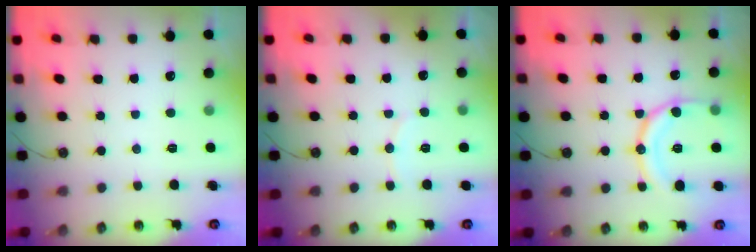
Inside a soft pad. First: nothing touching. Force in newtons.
{"total": 4.7, "press": 4.7, "slide": 0.5}
{"total": 14.1, "press": 14.0, "slide": 1.6}